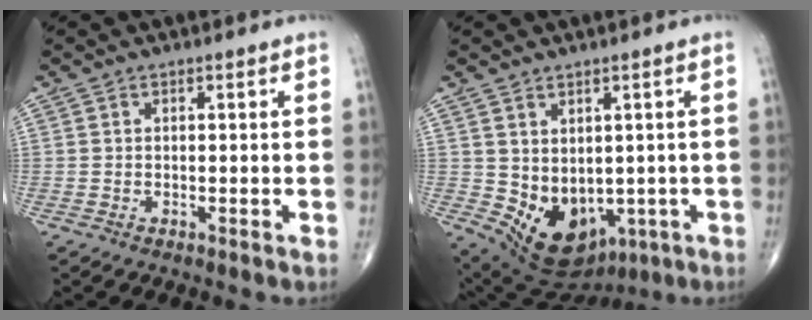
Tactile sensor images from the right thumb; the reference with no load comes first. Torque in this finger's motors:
{"motor_torque": [-0.36, 0.90, 0.51, 0.34, 0.21]}